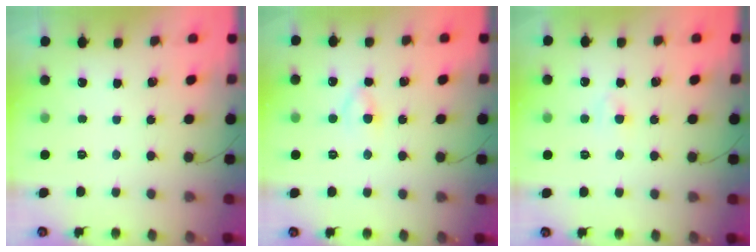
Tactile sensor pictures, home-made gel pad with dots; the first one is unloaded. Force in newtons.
{"total": 2.5, "press": 2.2, "slide": 1.2}
{"total": 2.8, "press": 2.6, "slide": 0.9}